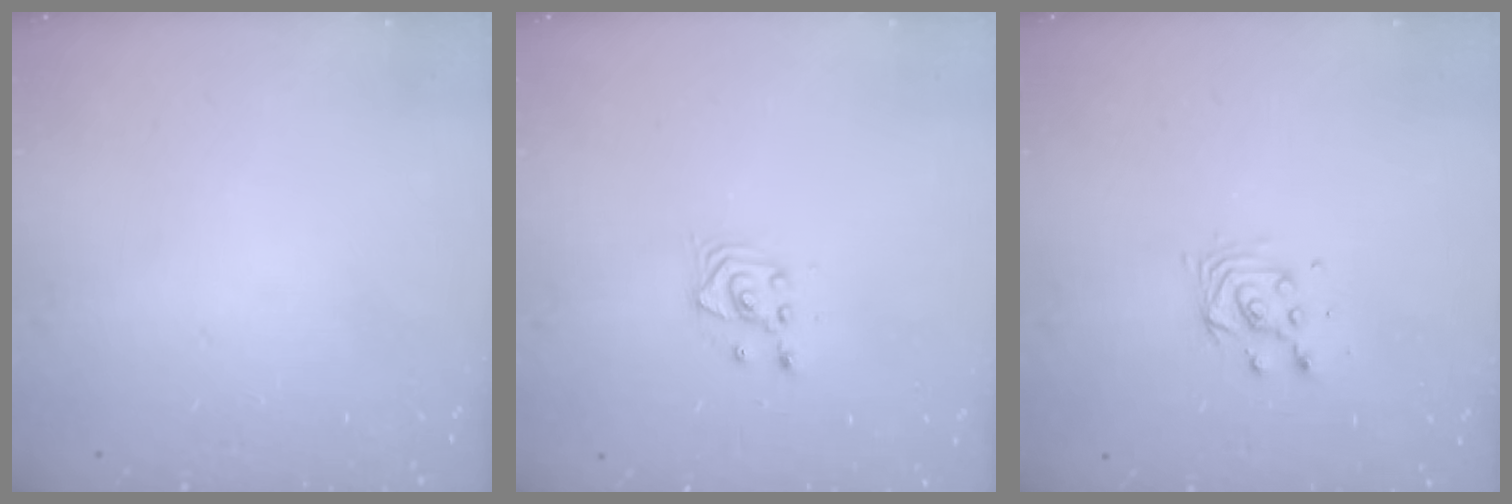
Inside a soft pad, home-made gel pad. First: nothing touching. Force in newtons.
{"total": 3.4, "press": 3.4, "slide": 0.4}
{"total": 4.2, "press": 4.2, "slide": 0.3}